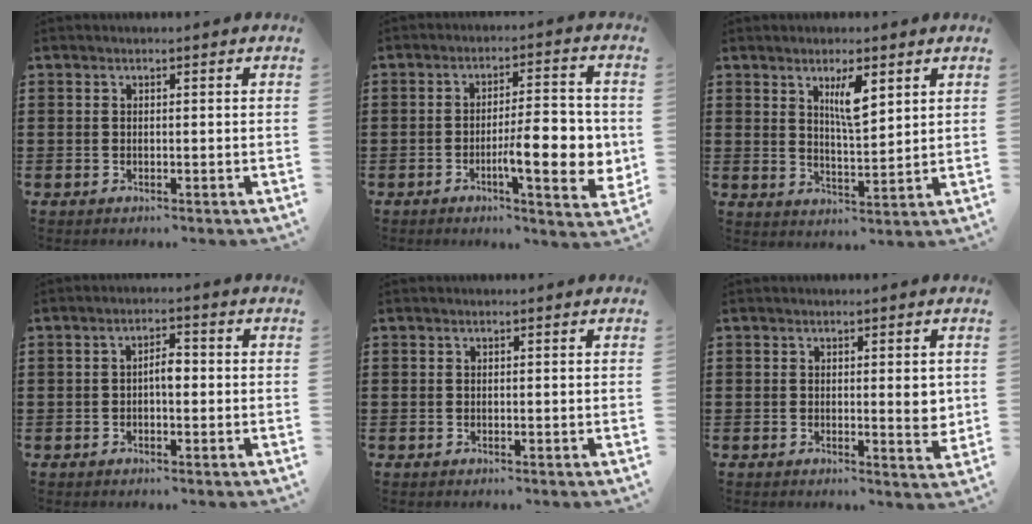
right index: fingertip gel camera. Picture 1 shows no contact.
{"total": 10.9, "force": [-2.1, 3.0, 10.2], "torque": [-0.148, -0.006, -0.035]}
{"total": 5.5, "force": [2.8, 1.5, 4.4], "torque": [-0.079, -0.001, 0.044]}
{"total": 2.8, "force": [-0.3, 1.1, 2.6], "torque": [-0.048, 0.005, -0.008]}
{"total": 0.0}
{"total": 3.7, "force": [0.4, 0.9, 3.5], "torque": [-0.049, -0.005, 0.002]}